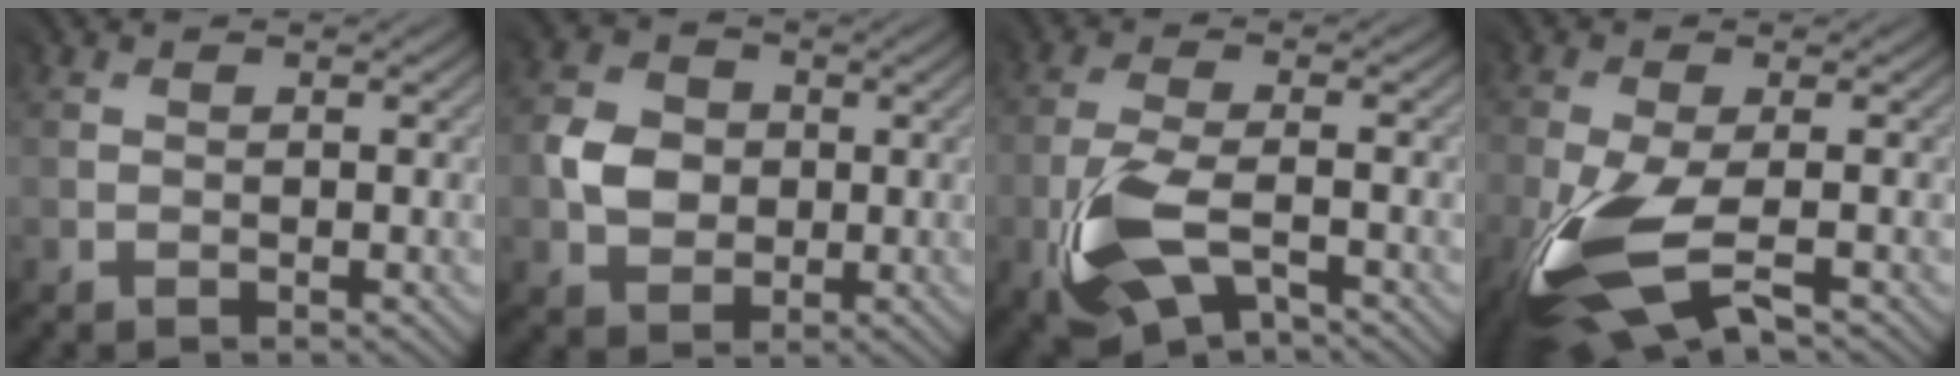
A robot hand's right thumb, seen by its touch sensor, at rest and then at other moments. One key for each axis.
{"total": 4.0, "fx": 0.0, "fy": 3.8, "fz": 1.1, "tx": -0.030, "ty": 0.004, "tz": -0.006}
{"total": 7.4, "fx": -3.4, "fy": 3.1, "fz": 5.8, "tx": -0.142, "ty": -0.003, "tz": -0.073}
{"total": 10.1, "fx": -4.6, "fy": 3.8, "fz": 8.2, "tx": -0.212, "ty": -0.023, "tz": -0.092}